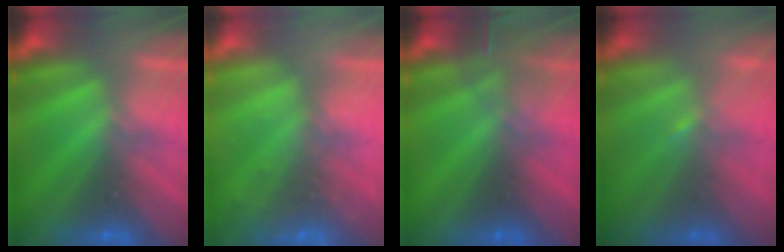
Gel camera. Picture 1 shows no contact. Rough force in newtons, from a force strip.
{"total": 2.4}
{"total": 3.0}
{"total": 1.1}